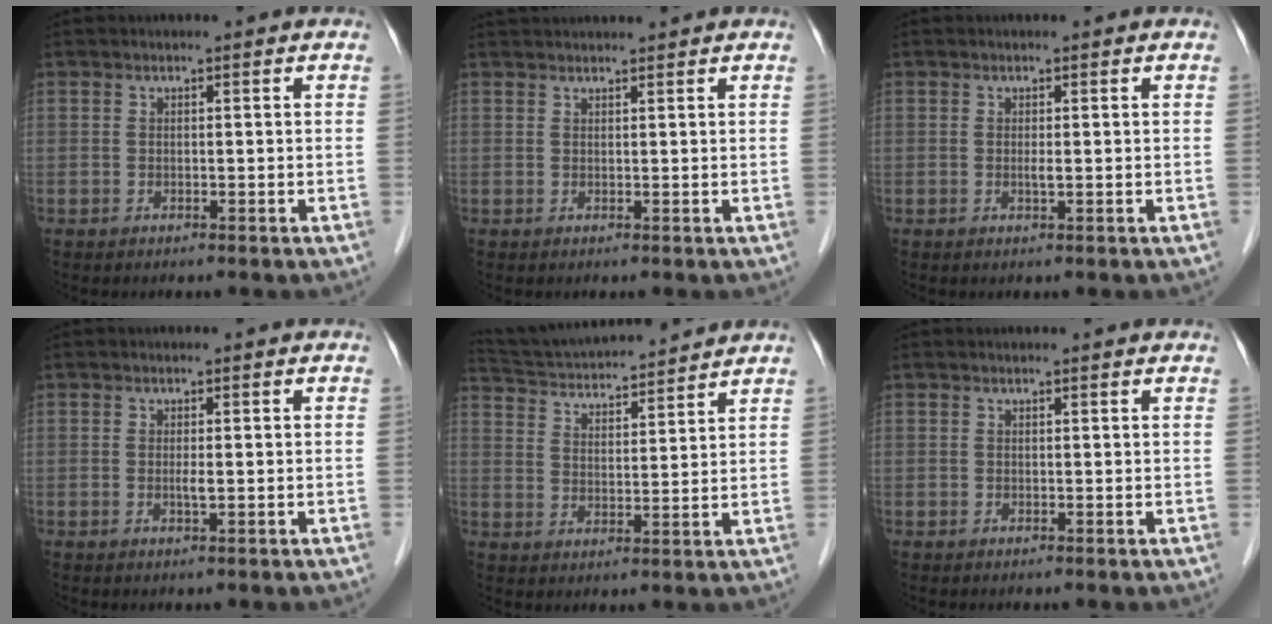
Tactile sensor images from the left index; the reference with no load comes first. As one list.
[{"total": 5.0, "force": [4.8, 0.1, 1.4], "torque": [-0.017, 0.037, 0.069]}, {"total": 0.8, "force": [0.0, 0.0, 0.8], "torque": [-0.019, -0.003, 0.000]}, {"total": 1.1, "force": [0.0, 0.0, 1.1], "torque": [-0.025, -0.003, 0.000]}, {"total": 15.7, "force": [14.7, 1.4, 5.2], "torque": [-0.100, 0.030, 0.234]}, {"total": 1.8, "force": [1.7, 0.1, 0.5], "torque": [-0.013, 0.008, 0.016]}]